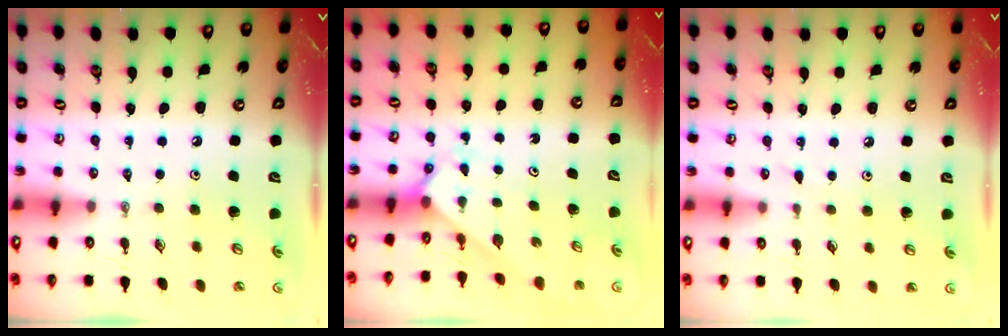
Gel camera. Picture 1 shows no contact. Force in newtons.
{"total": 2.2, "press": 2.2, "slide": 0.2}
{"total": 2.9, "press": 2.9, "slide": 0.4}